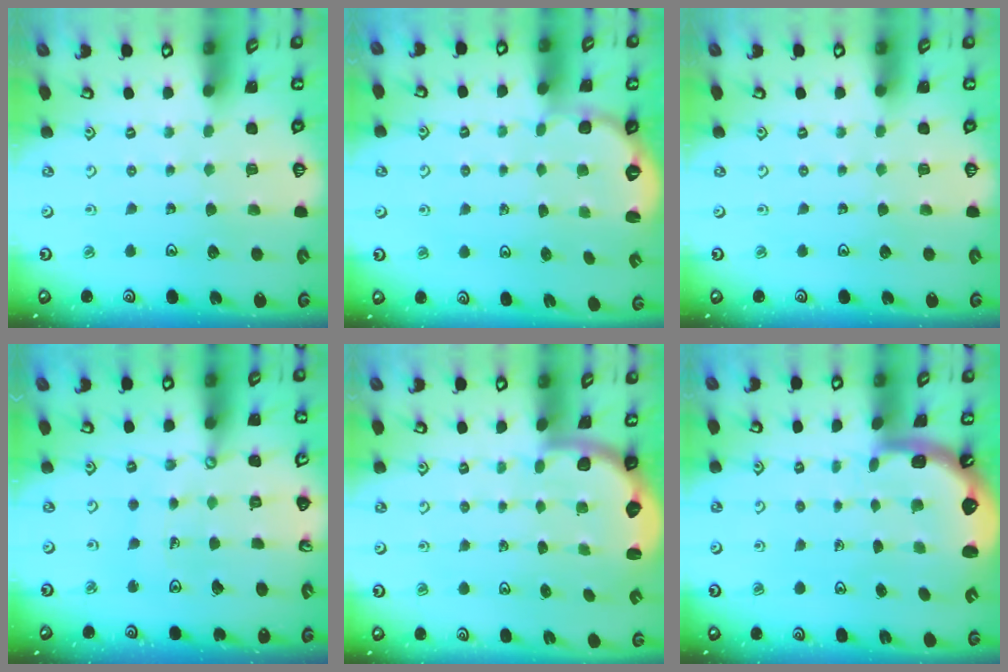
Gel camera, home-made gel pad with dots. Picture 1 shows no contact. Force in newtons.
{"total": 2.4, "press": 1.9, "slide": 1.5}
{"total": 0.0}
{"total": 10.5, "press": 10.4, "slide": 1.3}
{"total": 2.6, "press": 2.3, "slide": 1.2}
{"total": 1.7, "press": 1.5, "slide": 0.7}